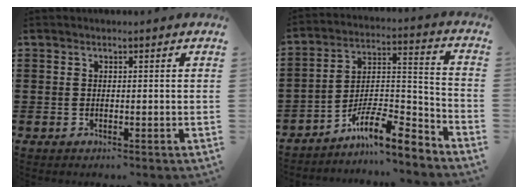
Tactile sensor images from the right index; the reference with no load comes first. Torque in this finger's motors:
{"motor_torque": [-0.89, 1.04, -0.60, -0.21]}